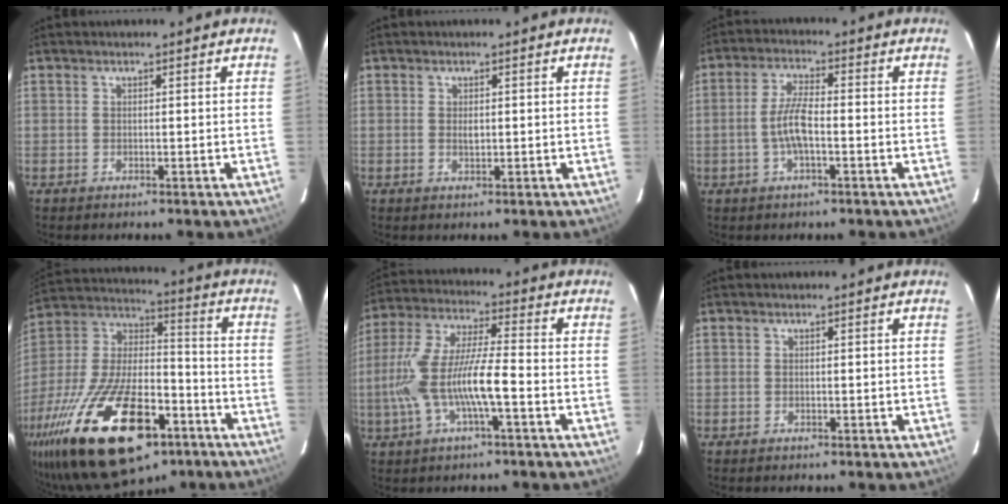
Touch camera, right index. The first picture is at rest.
{"total": 1.4, "force": [0.1, 0.9, 1.1], "torque": [-0.020, 0.001, 0.002]}
{"total": 6.1, "force": [-1.5, 1.6, 5.7], "torque": [-0.116, 0.006, -0.029]}
{"total": 31.9, "force": [-17.2, 13.9, 23.0], "torque": [-0.458, -0.028, -0.280]}
{"total": 13.4, "force": [-3.7, 2.3, 12.7], "torque": [-0.263, -0.001, -0.066]}
{"total": 0.0}